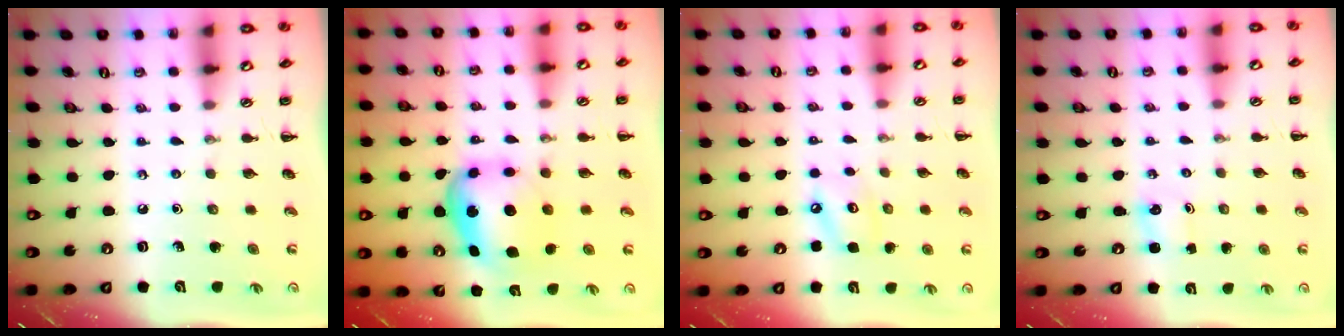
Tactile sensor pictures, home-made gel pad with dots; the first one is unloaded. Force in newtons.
{"total": 7.0, "press": 6.8, "slide": 1.5}
{"total": 5.8, "press": 5.8, "slide": 0.7}
{"total": 1.2, "press": 1.2, "slide": 0.2}